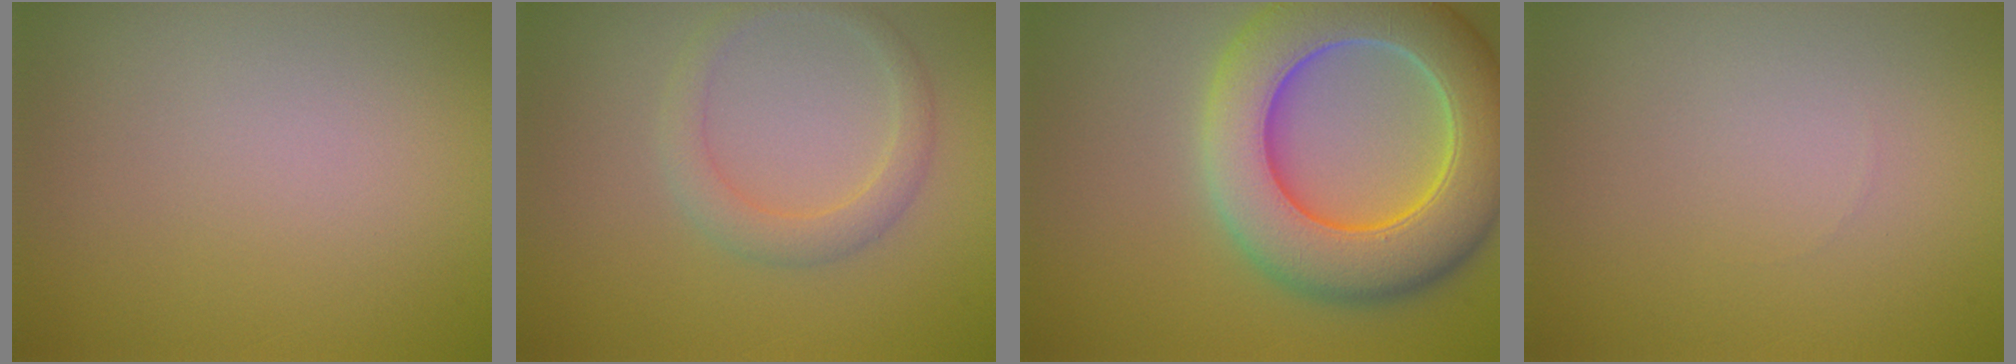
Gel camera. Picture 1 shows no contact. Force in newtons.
{"total": 2.4, "press": 2.4, "slide": 0.1}
{"total": 11.2, "press": 11.2, "slide": 0.6}
{"total": 0.0}